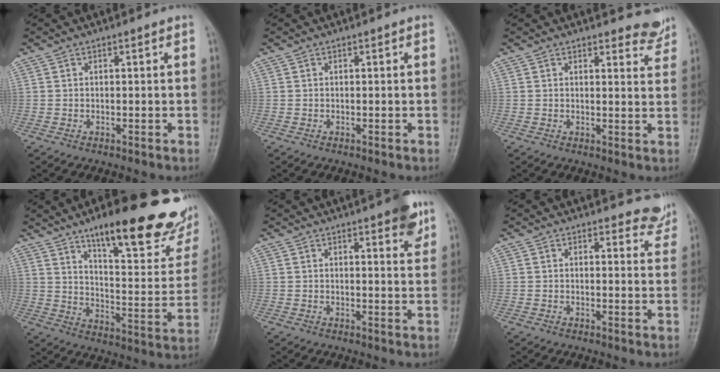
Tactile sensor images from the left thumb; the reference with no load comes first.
{"total": 0.0}
{"total": 4.2, "force": [4.0, 1.3, 0.5], "torque": [0.017, -0.032, 0.035]}
{"total": 27.2, "force": [17.9, 7.6, 19.1], "torque": [-0.222, -0.078, 0.257]}
{"total": 5.9, "force": [3.6, 1.5, 4.4], "torque": [-0.044, -0.017, 0.042]}
{"total": 4.3, "force": [4.0, 1.5, 0.2], "torque": [0.028, -0.030, 0.028]}